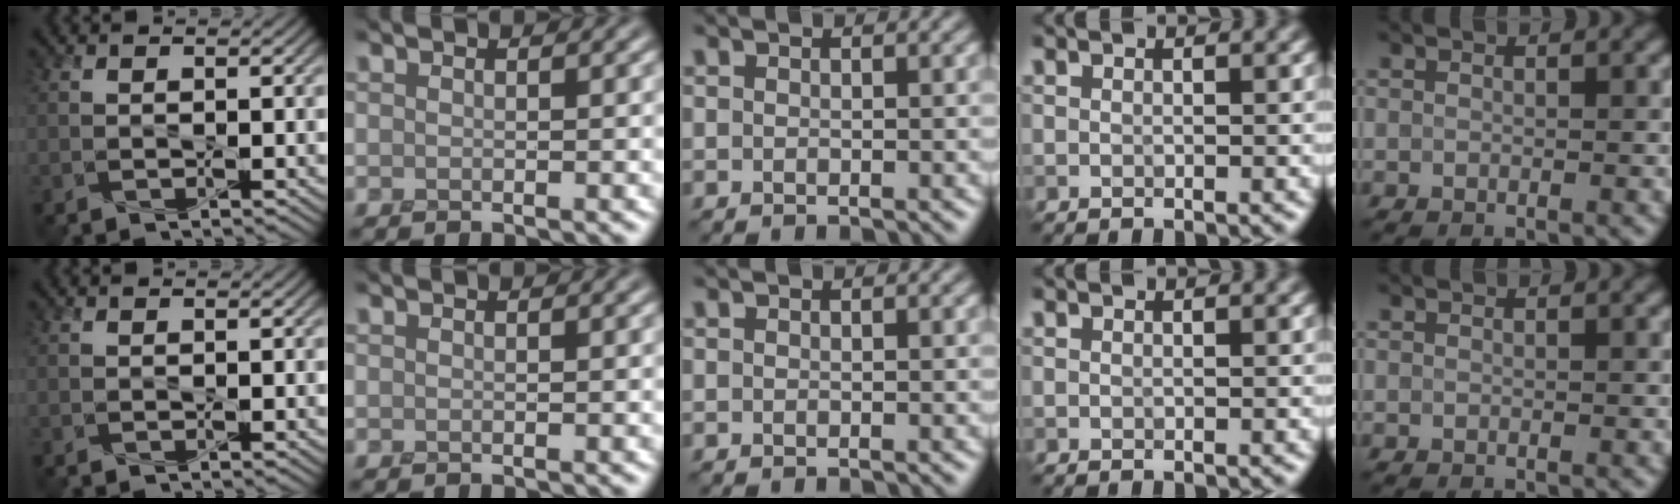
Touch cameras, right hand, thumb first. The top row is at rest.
{}